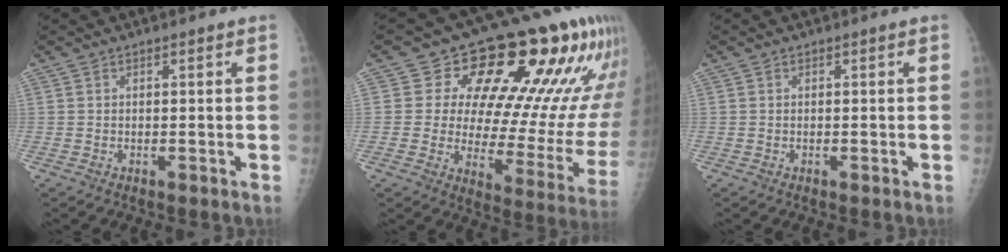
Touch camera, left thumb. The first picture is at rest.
{"total": 21.3, "force": [11.6, 9.2, 15.4], "torque": [-0.154, -0.057, 0.152]}
{"total": 0.0}